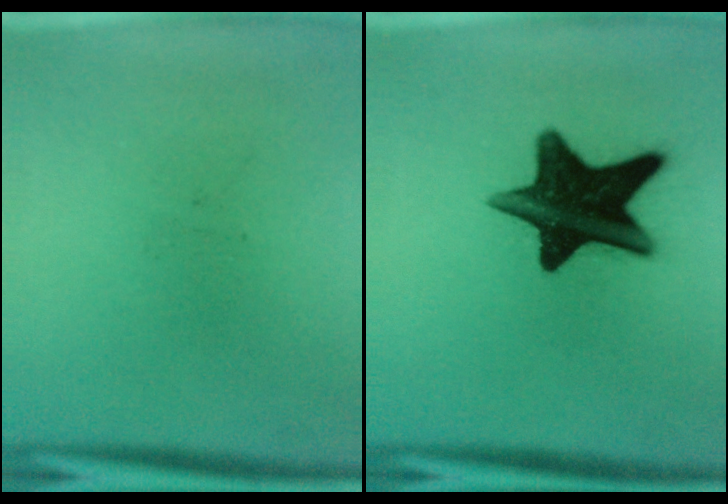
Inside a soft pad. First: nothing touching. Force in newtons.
{"total": 16.0}